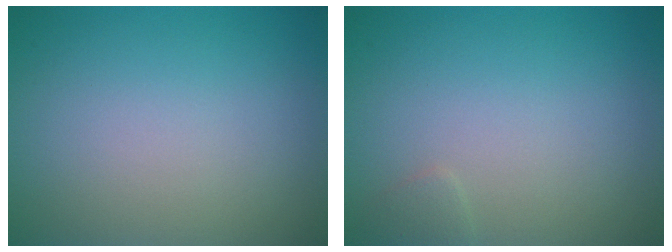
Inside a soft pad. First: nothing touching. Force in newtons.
{"total": 0.7, "press": 0.7, "slide": 0.0}